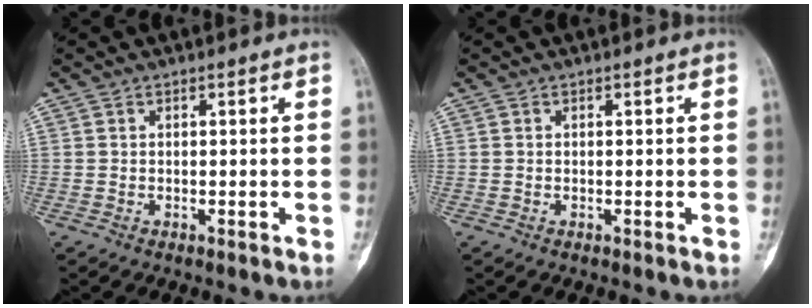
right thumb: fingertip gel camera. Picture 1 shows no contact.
{"total": 0.0}